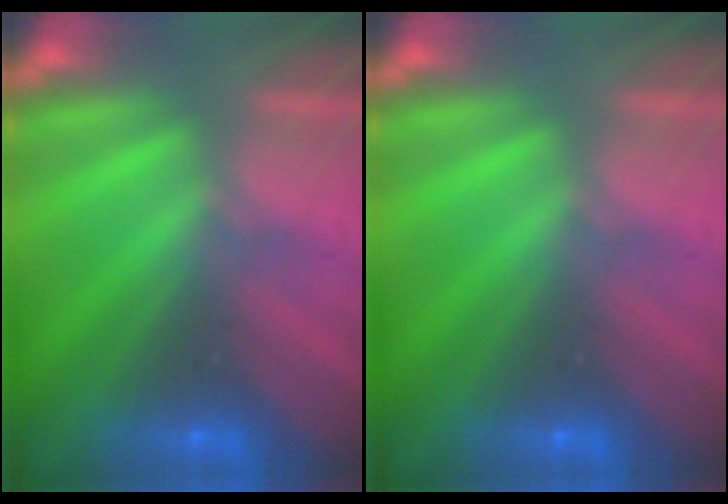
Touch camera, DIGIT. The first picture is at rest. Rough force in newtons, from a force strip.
{"total": 0.0}